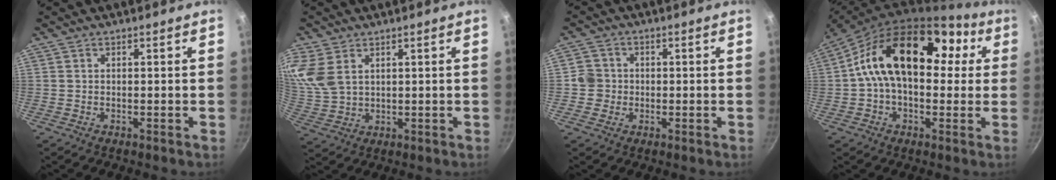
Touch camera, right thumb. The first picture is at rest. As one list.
[{"total": 8.7, "force": [4.0, 5.6, 5.4], "torque": [-0.108, -0.011, 0.090]}, {"total": 3.7, "force": [-0.5, 3.6, 0.8], "torque": [0.008, 0.011, -0.015]}, {"total": 19.9, "force": [3.5, 12.9, 14.7], "torque": [-0.199, 0.040, 0.038]}]